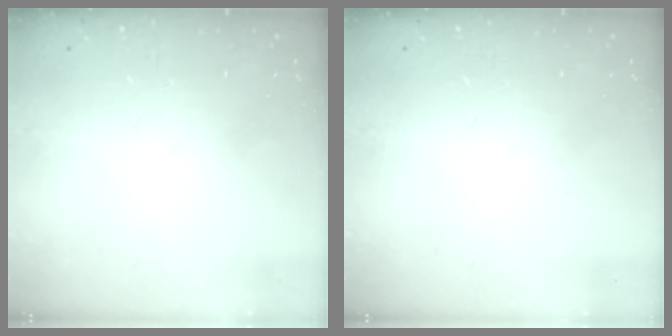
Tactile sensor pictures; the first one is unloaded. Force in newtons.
{"total": 0.0}